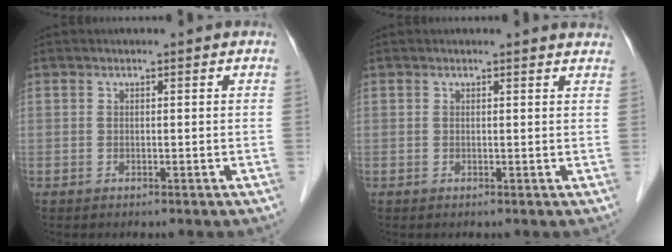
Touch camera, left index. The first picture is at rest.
{"total": 3.5, "force": [3.4, 0.6, 0.6], "torque": [-0.007, -0.004, 0.019]}